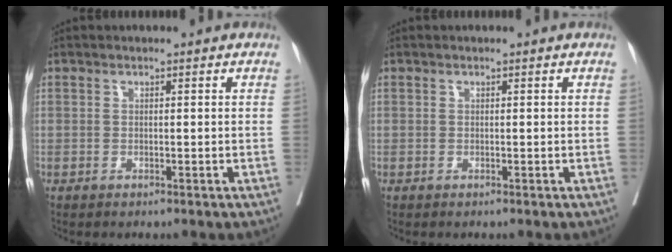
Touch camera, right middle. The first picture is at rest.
{"total": 0.0}